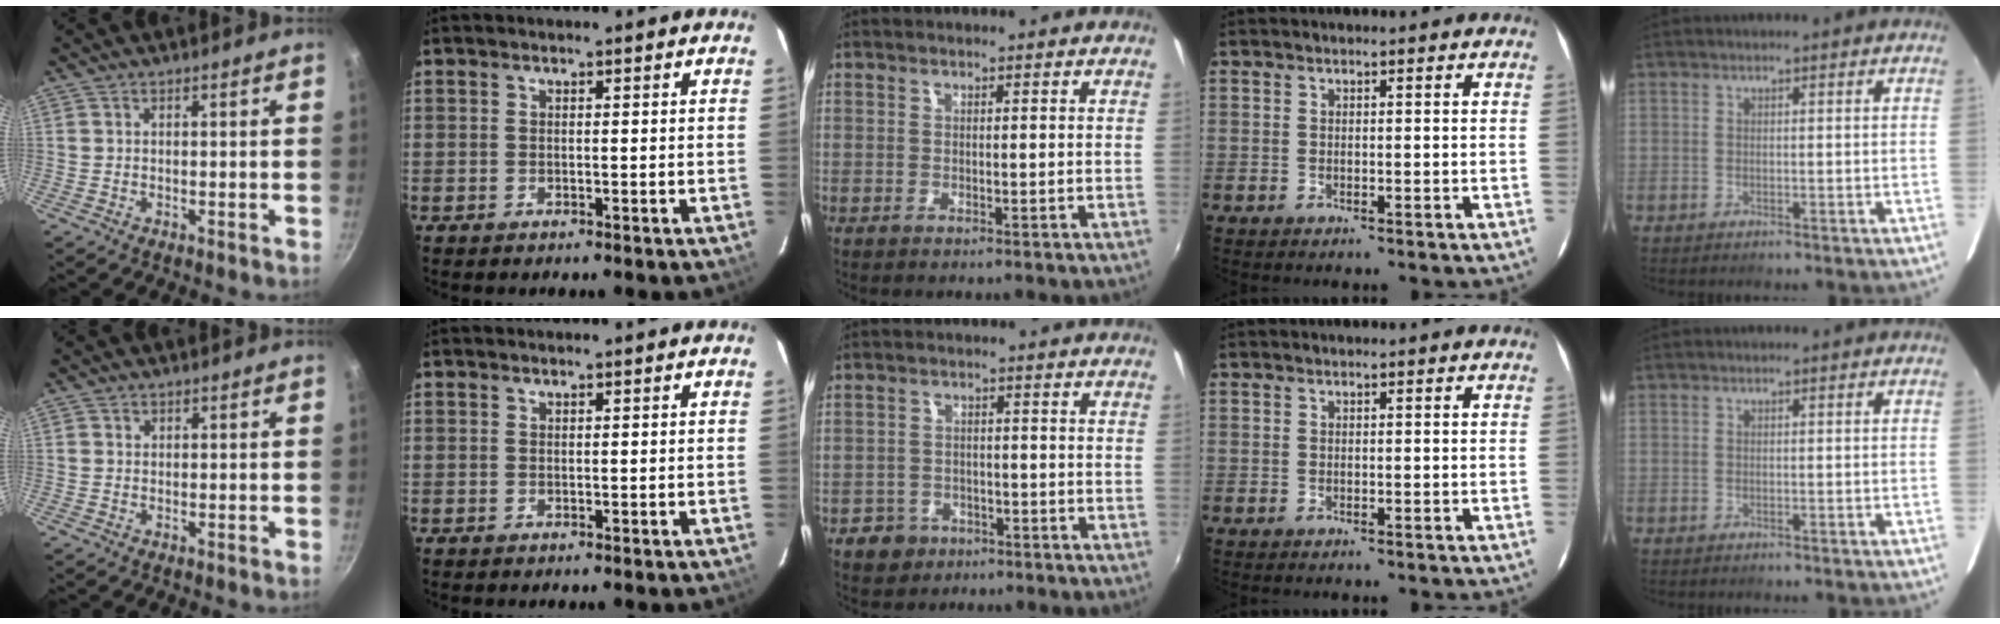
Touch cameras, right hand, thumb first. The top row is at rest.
{"thumb": {"total": 0.7, "force": [0.3, 0.6, 0.1], "torque": [0.001, 0.003, 0.003]}, "middle": {"total": 5.6, "force": [-3.4, 4.3, 1.2], "torque": [-0.048, 0.006, -0.050]}}